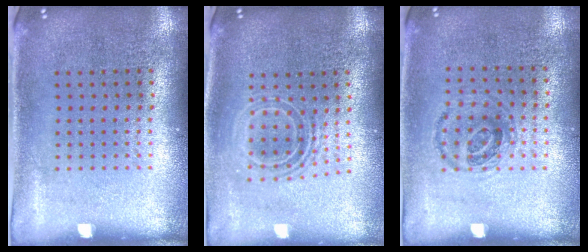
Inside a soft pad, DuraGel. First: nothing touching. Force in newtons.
{"total": 1.7, "press": 1.3, "slide": 1.1}
{"total": 0.9, "press": 0.8, "slide": 0.4}